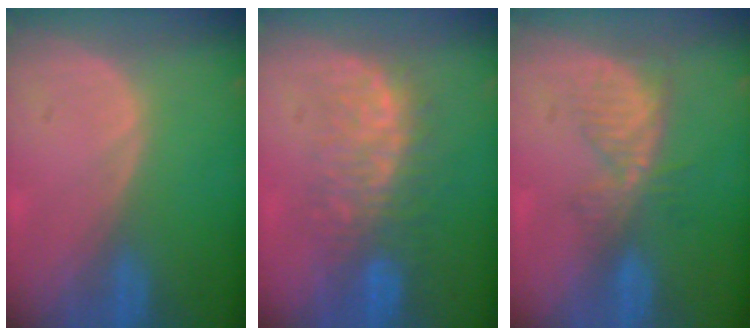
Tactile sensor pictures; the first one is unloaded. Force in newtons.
{"total": 7.8, "press": 7.6, "slide": 1.4}
{"total": 4.9, "press": 4.8, "slide": 1.1}